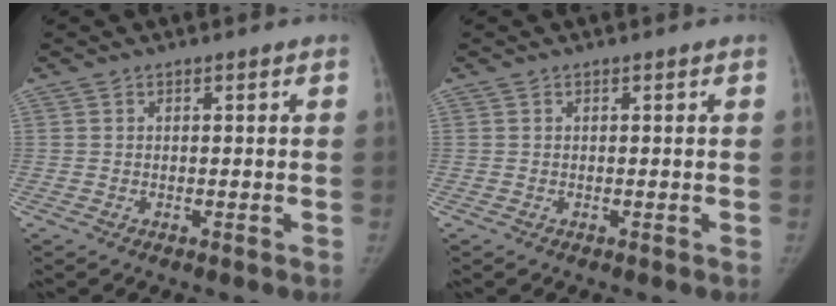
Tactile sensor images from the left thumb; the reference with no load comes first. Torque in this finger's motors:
{"motor_torque": [0.00, 0.00, 0.48, -0.43, 0.00]}